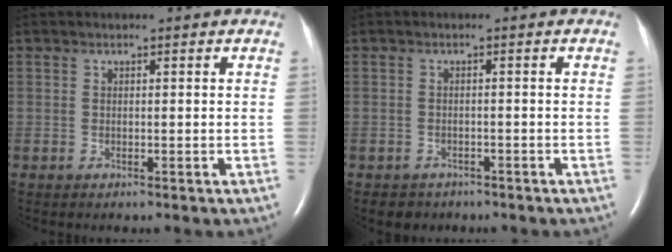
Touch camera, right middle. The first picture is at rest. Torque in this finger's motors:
{"motor_torque": [0.28, -0.26, -0.01, 0.00]}